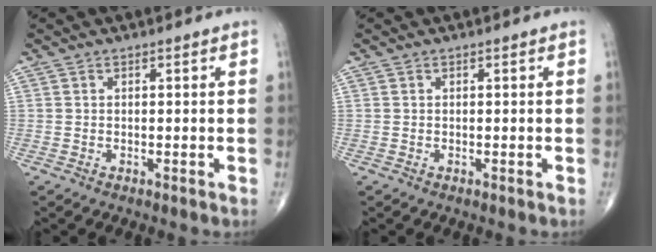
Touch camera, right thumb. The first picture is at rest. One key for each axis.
{"total": 0.0}